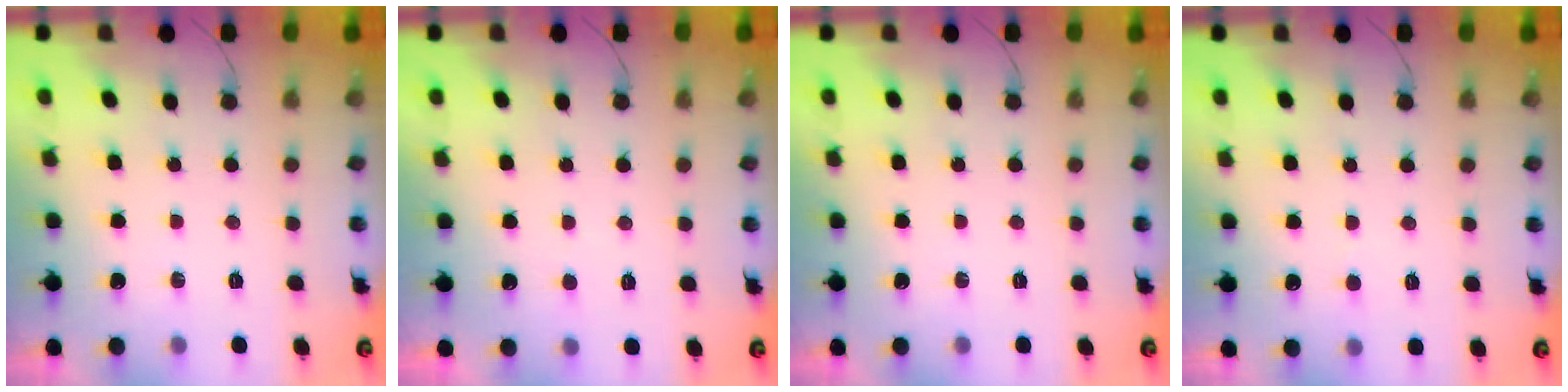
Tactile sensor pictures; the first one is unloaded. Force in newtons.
{"total": 1.9, "press": 1.9, "slide": 0.2}
{"total": 0.0}
{"total": 2.5, "press": 2.5, "slide": 0.2}